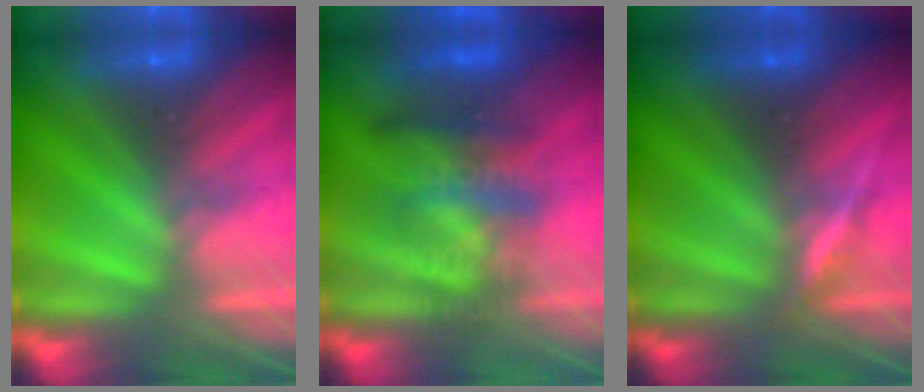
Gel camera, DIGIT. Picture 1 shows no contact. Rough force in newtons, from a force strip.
{"total": 3.8}
{"total": 3.3}